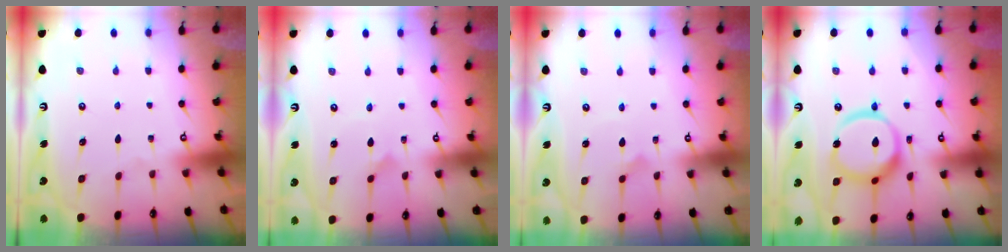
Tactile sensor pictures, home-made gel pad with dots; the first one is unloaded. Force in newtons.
{"total": 2.0, "press": 2.0, "slide": 0.2}
{"total": 3.0, "press": 3.0, "slide": 0.2}
{"total": 16.1, "press": 16.0, "slide": 1.8}